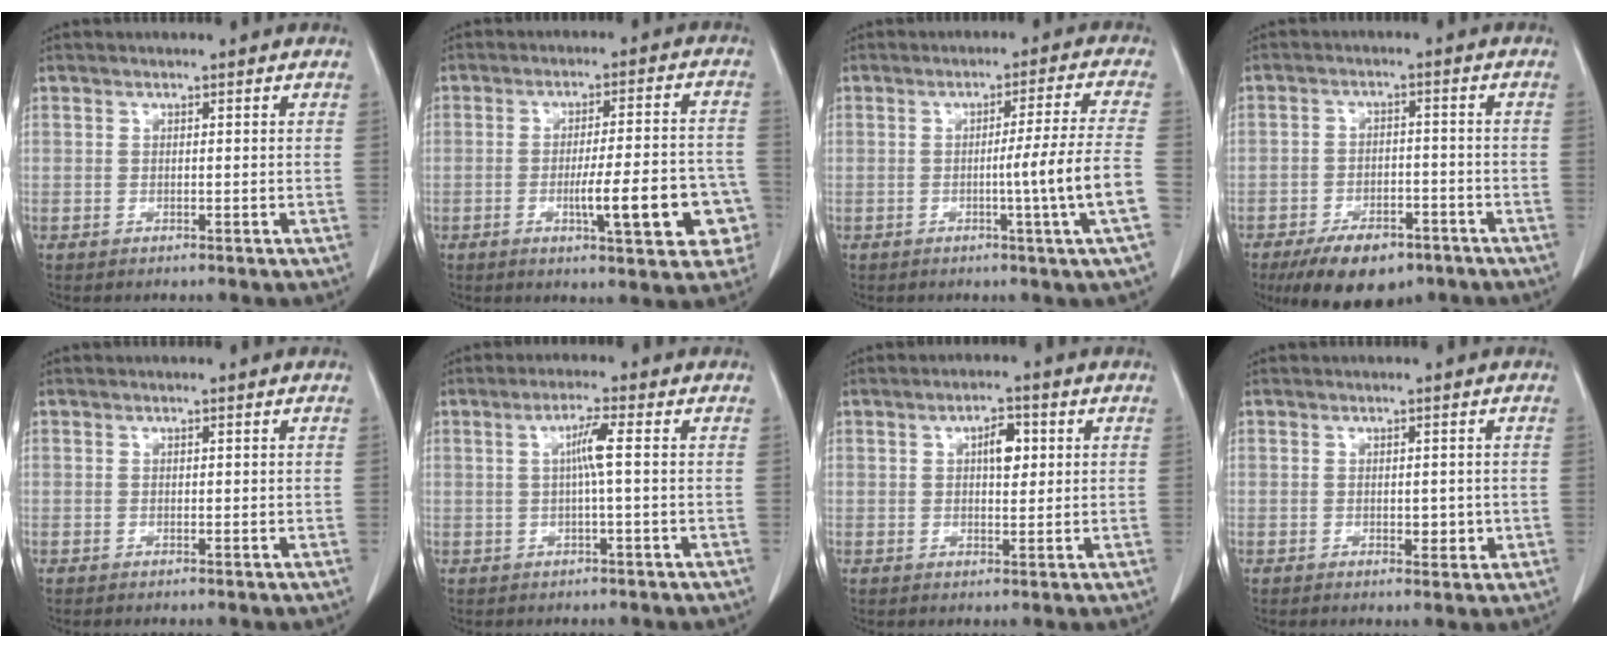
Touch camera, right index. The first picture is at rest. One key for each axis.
{"total": 12.5, "fx": -4.0, "fy": 2.1, "fz": 11.6, "tx": -0.152, "ty": 0.016, "tz": -0.048}
{"total": 9.0, "fx": -2.1, "fy": -2.3, "fz": 8.5, "tx": -0.116, "ty": -0.011, "tz": -0.033}
{"total": 10.1, "fx": -7.0, "fy": 4.7, "fz": 5.5, "tx": -0.083, "ty": -0.003, "tz": -0.111}
{"total": 0.0}
{"total": 3.7, "fx": 0.4, "fy": -0.4, "fz": 3.6, "tx": -0.067, "ty": 0.006, "tz": 0.006}
{"total": 4.0, "fx": 1.1, "fy": 1.7, "fz": 3.4, "tx": -0.052, "ty": 0.007, "tz": 0.016}
{"total": 2.3, "fx": -0.3, "fy": 1.2, "fz": 2.0, "tx": -0.025, "ty": -0.003, "tz": 0.002}